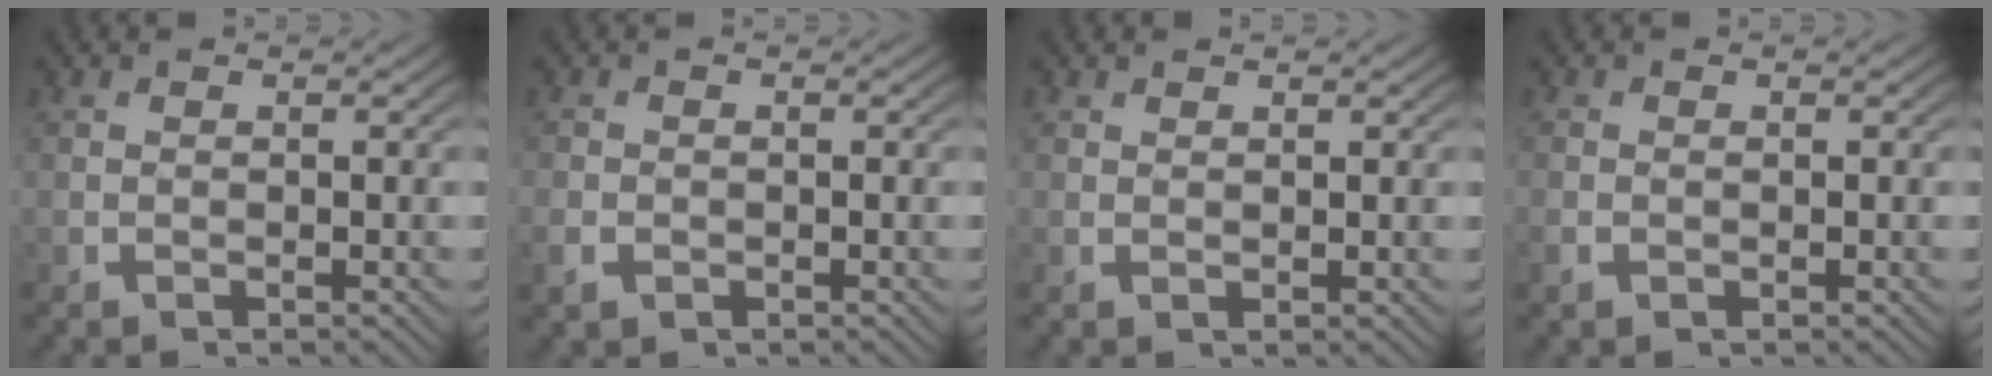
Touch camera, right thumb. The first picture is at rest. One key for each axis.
{"total": 1.2, "fx": -0.5, "fy": 0.9, "fz": 0.5, "tx": -0.015, "ty": -0.004, "tz": -0.008}
{"total": 0.8, "fx": 0.7, "fy": -0.2, "fz": 0.2, "tx": -0.005, "ty": -0.003, "tz": 0.018}
{"total": 0.5, "fx": -0.2, "fy": 0.3, "fz": 0.4, "tx": -0.014, "ty": -0.004, "tz": -0.001}